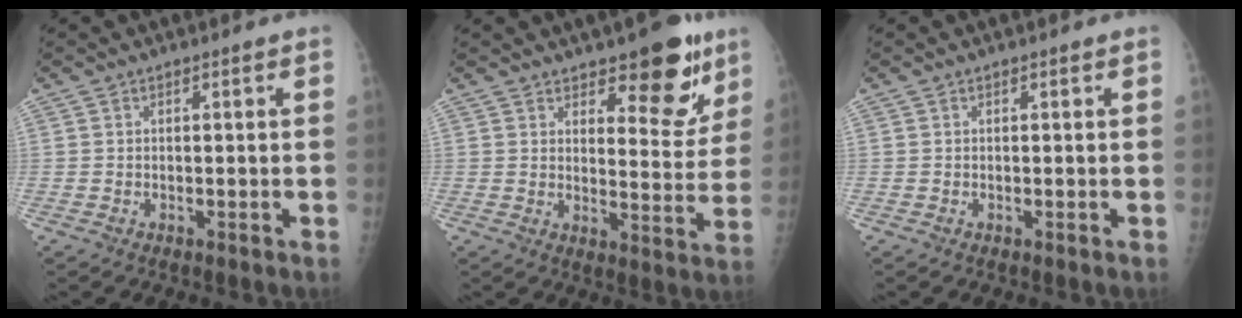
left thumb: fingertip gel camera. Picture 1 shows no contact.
{"total": 11.8, "force": [7.6, 4.8, 7.5], "torque": [-0.053, -0.048, 0.107]}
{"total": 0.0}